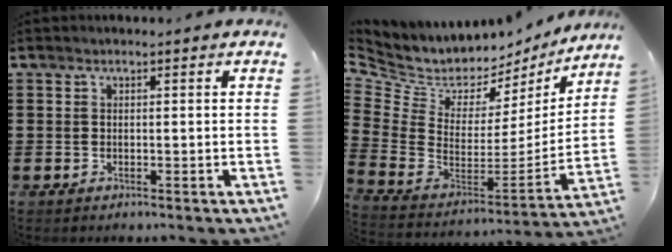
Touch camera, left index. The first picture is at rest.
{"total": 5.5, "force": [4.2, 3.4, 1.1], "torque": [-0.066, -0.047, 0.070]}